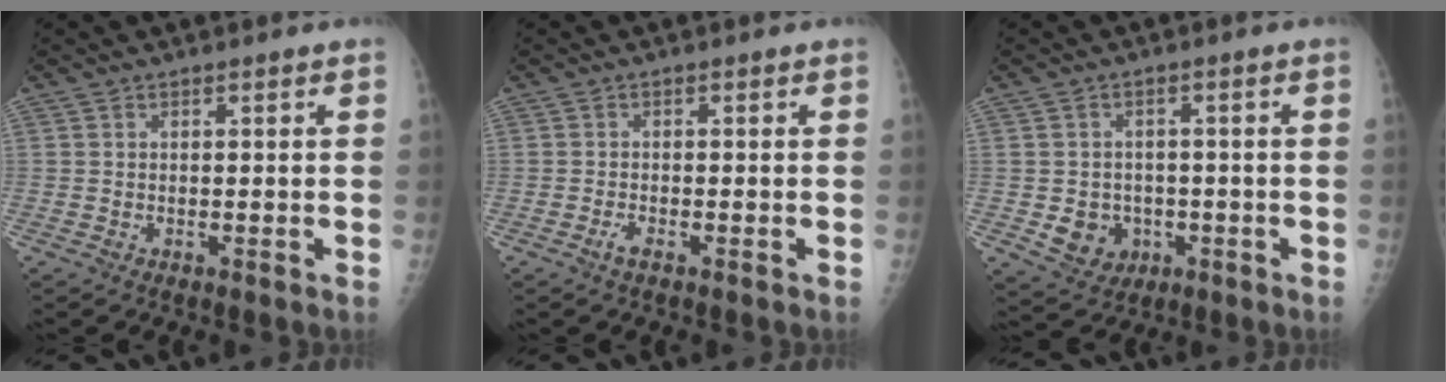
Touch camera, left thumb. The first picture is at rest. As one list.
[{"total": 1.3, "force": [-0.8, 0.4, 0.9], "torque": [-0.024, 0.000, -0.018]}, {"total": 6.2, "force": [-1.4, 5.5, 2.4], "torque": [-0.014, 0.007, -0.010]}]